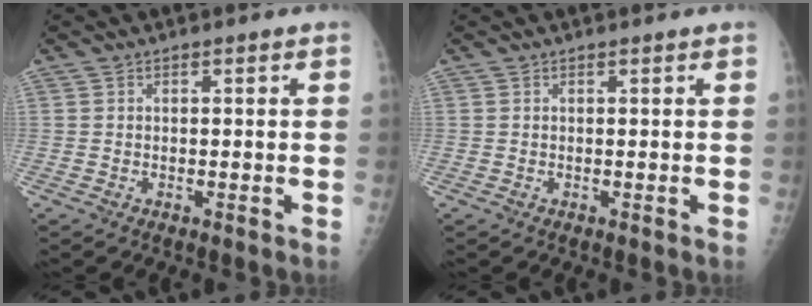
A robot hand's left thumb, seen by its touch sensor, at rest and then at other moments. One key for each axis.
{"total": 0.0}